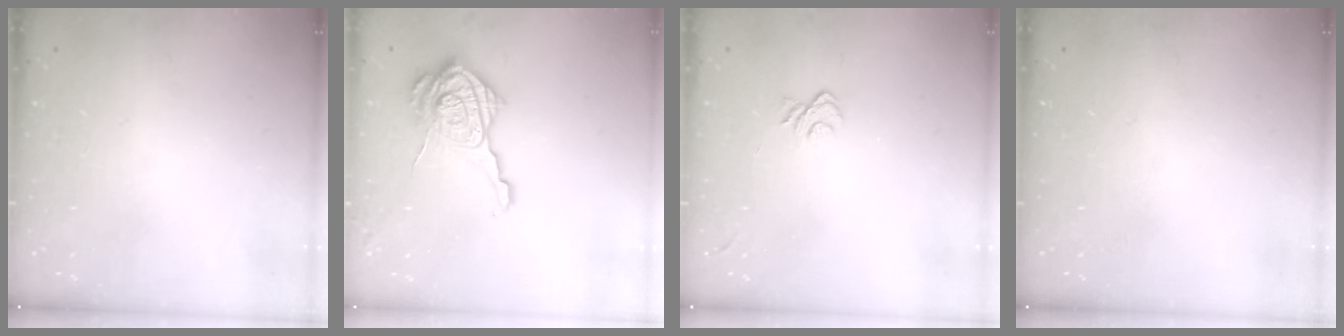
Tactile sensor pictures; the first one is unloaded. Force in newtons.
{"total": 17.4, "press": 17.3, "slide": 1.0}
{"total": 6.1, "press": 6.1, "slide": 1.0}
{"total": 0.0}